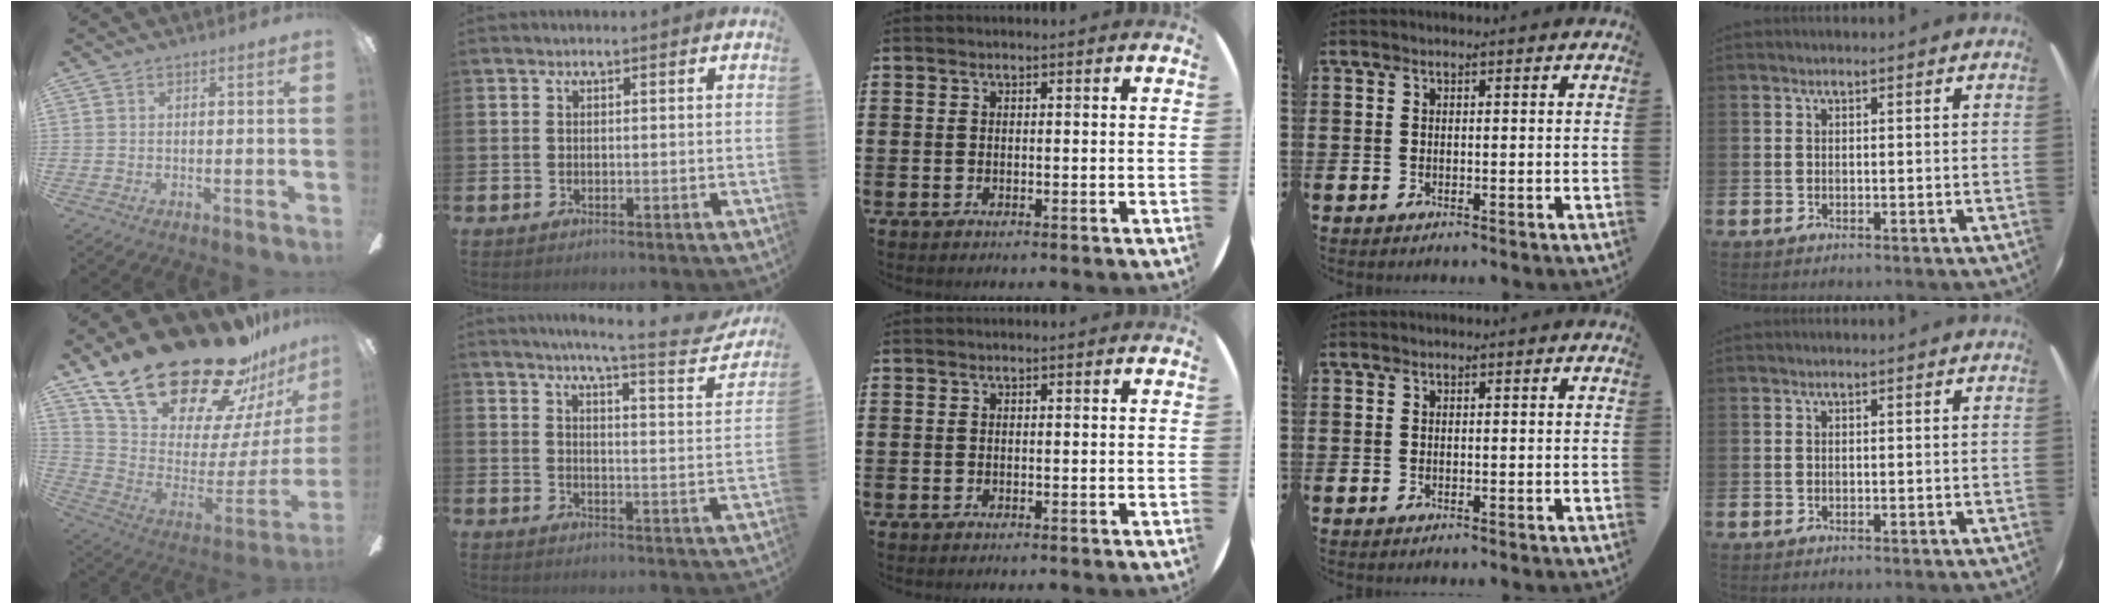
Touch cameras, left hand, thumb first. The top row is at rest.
{"thumb": {"total": 31.6, "force": [24.0, 11.2, 17.2], "torque": [-0.263, -0.177, 0.453]}, "index": {"total": 6.0, "force": [5.4, -0.1, 2.6], "torque": [-0.052, -0.045, 0.083]}}